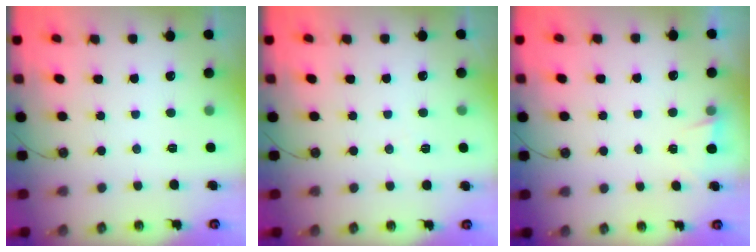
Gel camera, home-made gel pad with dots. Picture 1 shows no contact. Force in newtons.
{"total": 3.8, "press": 3.0, "slide": 2.3}
{"total": 1.5, "press": 0.9, "slide": 1.2}